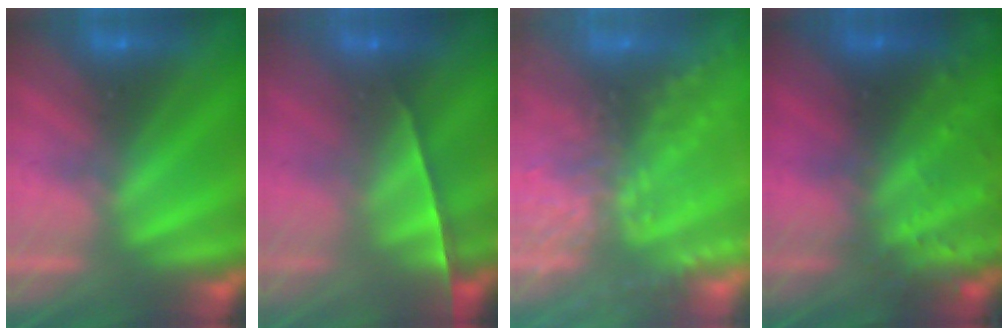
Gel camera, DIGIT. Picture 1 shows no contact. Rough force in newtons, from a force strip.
{"total": 1.4}
{"total": 7.0}
{"total": 7.0}